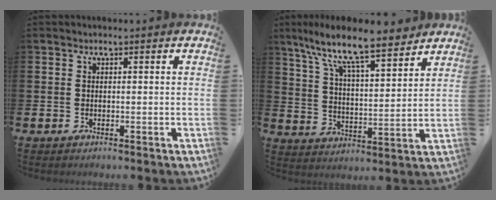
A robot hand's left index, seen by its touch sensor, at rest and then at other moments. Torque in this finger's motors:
{"motor_torque": [0.90, -0.60, 1.05, 0.21]}